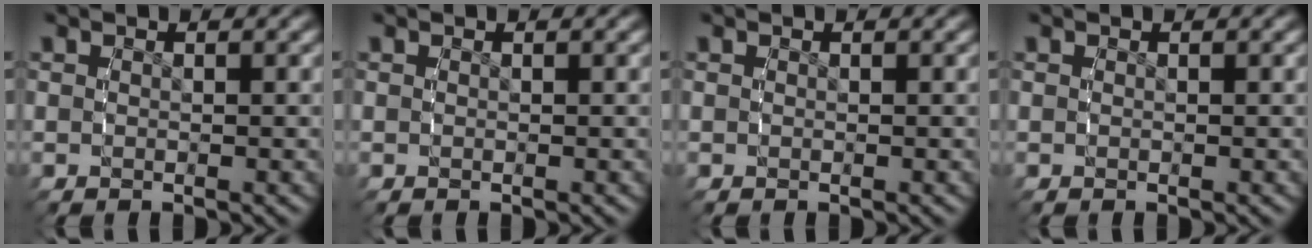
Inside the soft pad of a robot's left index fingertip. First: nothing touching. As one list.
[{"total": 0.0}, {"total": 0.0}, {"total": 0.0}]